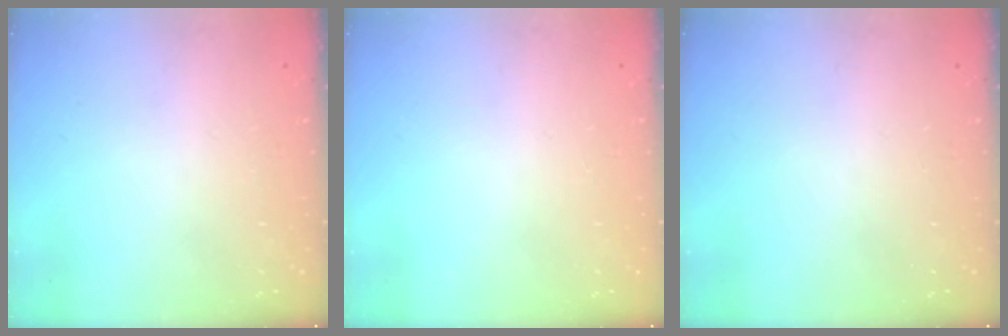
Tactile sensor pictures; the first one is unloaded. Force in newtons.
{"total": 0.0}
{"total": 0.0}